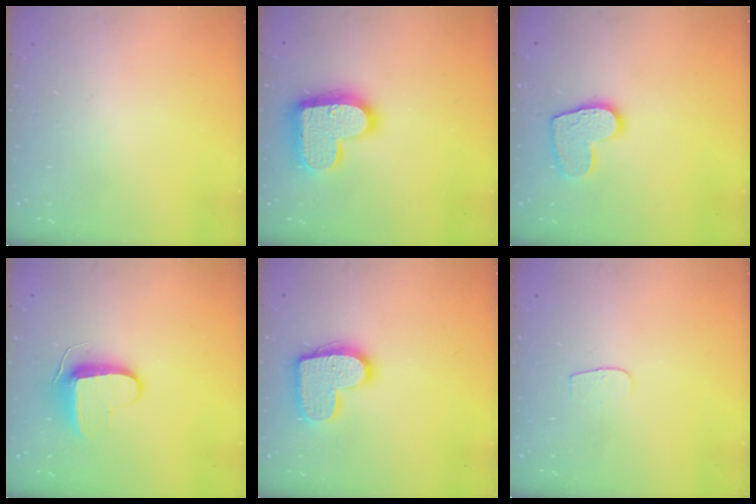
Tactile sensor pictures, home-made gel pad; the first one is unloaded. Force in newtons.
{"total": 16.9, "press": 16.8, "slide": 1.1}
{"total": 10.6, "press": 10.6, "slide": 0.8}
{"total": 10.4, "press": 10.3, "slide": 0.9}
{"total": 14.5, "press": 14.5, "slide": 0.7}
{"total": 3.7, "press": 3.7, "slide": 0.4}